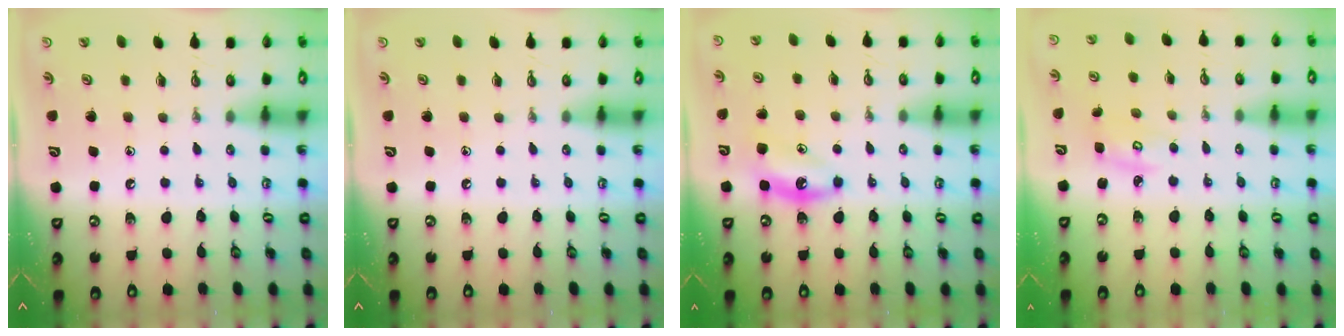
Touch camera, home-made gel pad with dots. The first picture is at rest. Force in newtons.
{"total": 0.0}
{"total": 7.1, "press": 7.0, "slide": 0.8}
{"total": 3.3, "press": 3.3, "slide": 0.3}